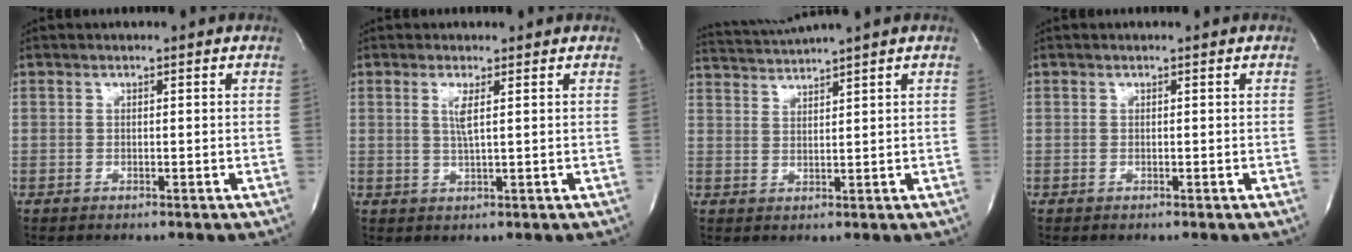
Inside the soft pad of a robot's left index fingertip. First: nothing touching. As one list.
[{"total": 2.2, "force": [0.6, -0.1, 2.1], "torque": [-0.051, -0.009, 0.013]}, {"total": 4.6, "force": [4.0, -2.1, 0.5], "torque": [-0.016, -0.007, 0.082]}, {"total": 0.0}]